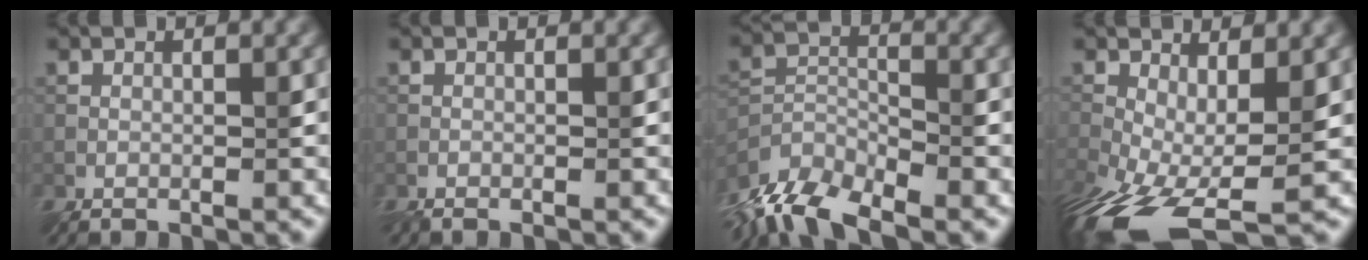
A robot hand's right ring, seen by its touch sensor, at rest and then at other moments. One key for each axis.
{"total": 0.6, "fx": -0.6, "fy": 0.0, "fz": 0.3, "tx": -0.008, "ty": -0.005, "tz": -0.013}
{"total": 7.6, "fx": -6.8, "fy": 2.3, "fz": 2.6, "tx": -0.054, "ty": -0.011, "tz": -0.132}
{"total": 10.7, "fx": -4.2, "fy": 4.7, "fz": 8.6, "tx": -0.190, "ty": -0.041, "tz": -0.056}